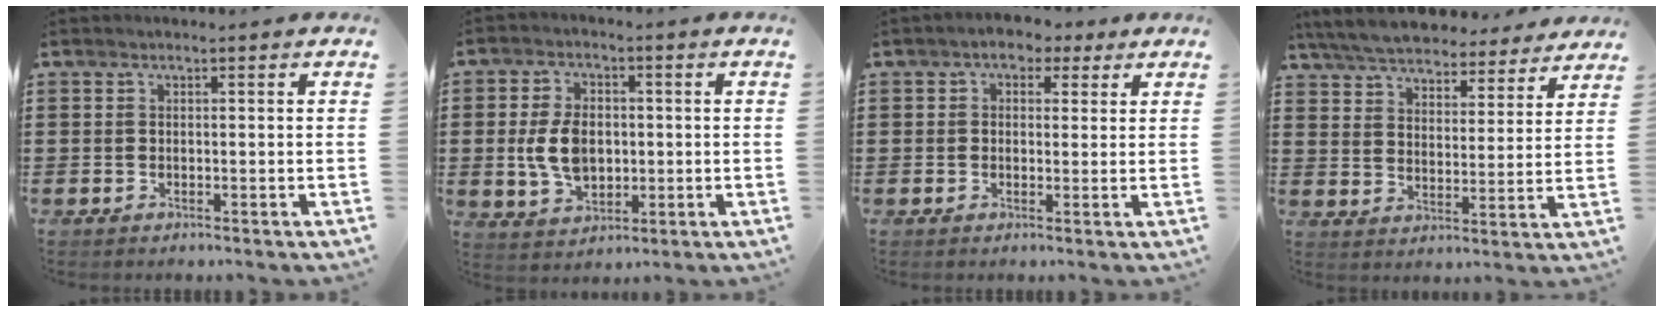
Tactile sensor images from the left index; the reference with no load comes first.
{"total": 7.5, "force": [-0.1, 4.9, 5.7], "torque": [-0.130, 0.003, -0.010]}
{"total": 2.7, "force": [1.6, 1.8, 1.3], "torque": [-0.026, 0.009, 0.024]}
{"total": 6.5, "force": [6.3, 0.6, 1.3], "torque": [-0.055, -0.034, 0.113]}